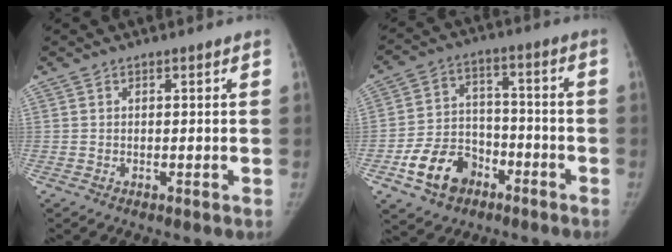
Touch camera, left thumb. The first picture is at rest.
{"total": 12.0, "force": [-6.2, 8.7, 5.5], "torque": [-0.068, 0.045, -0.104]}